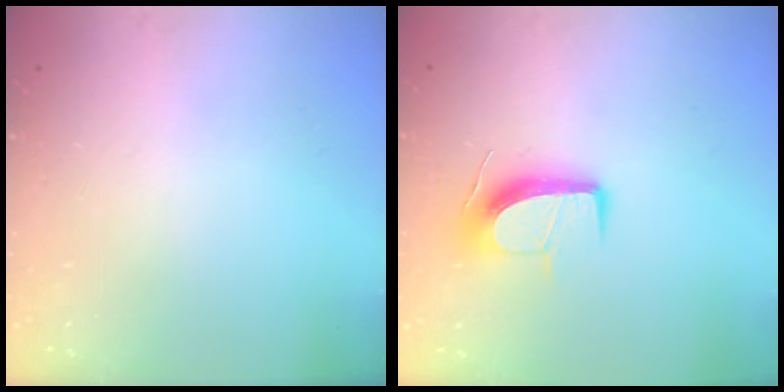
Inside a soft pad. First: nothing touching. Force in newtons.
{"total": 10.9, "press": 10.9, "slide": 0.2}